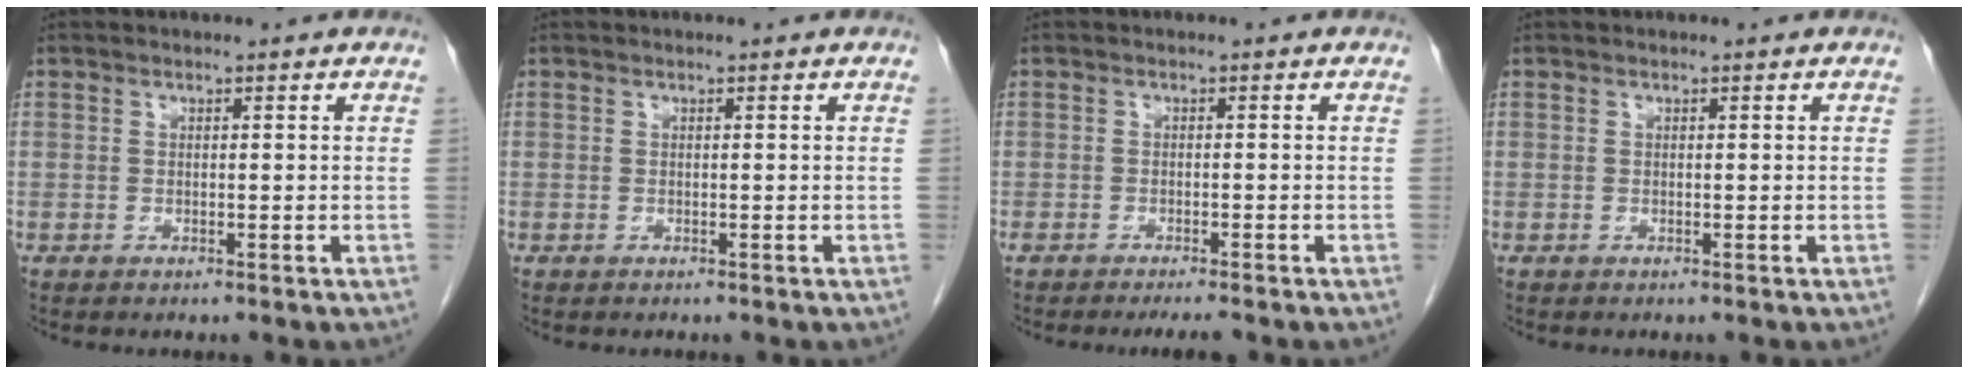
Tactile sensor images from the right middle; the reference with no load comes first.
{"total": 0.0}
{"total": 3.1, "force": [-2.7, 0.2, 1.6], "torque": [-0.021, -0.005, -0.039]}
{"total": 0.0}